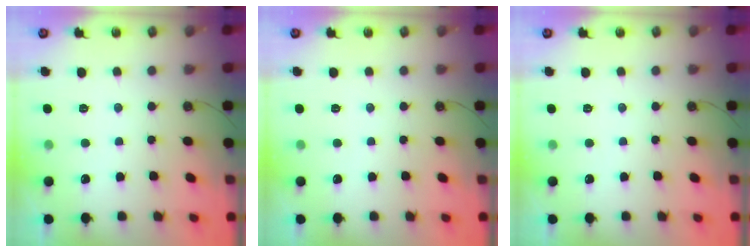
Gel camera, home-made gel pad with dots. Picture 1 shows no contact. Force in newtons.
{"total": 0.0}
{"total": 0.0}